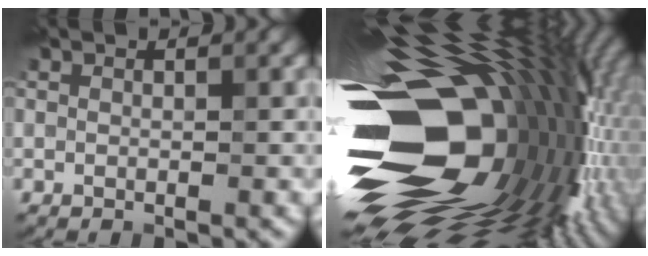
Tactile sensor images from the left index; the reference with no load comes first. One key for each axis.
{"total": 19.9, "fx": -1.9, "fy": 11.2, "fz": 16.3, "tx": -0.304, "ty": -0.044, "tz": -0.030}